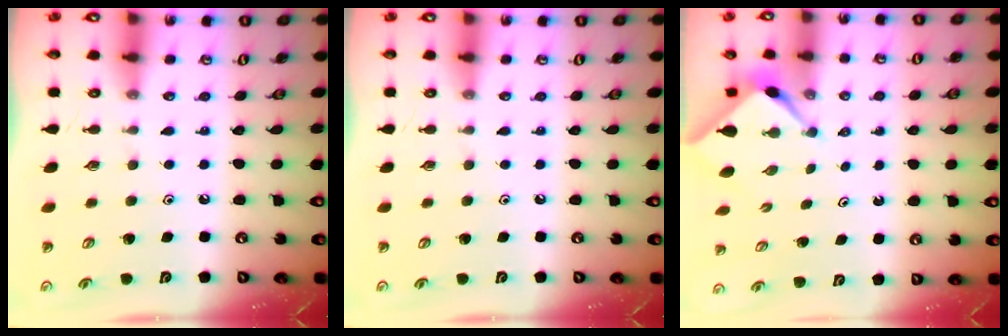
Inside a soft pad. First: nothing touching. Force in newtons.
{"total": 0.0}
{"total": 2.3, "press": 2.3, "slide": 0.1}